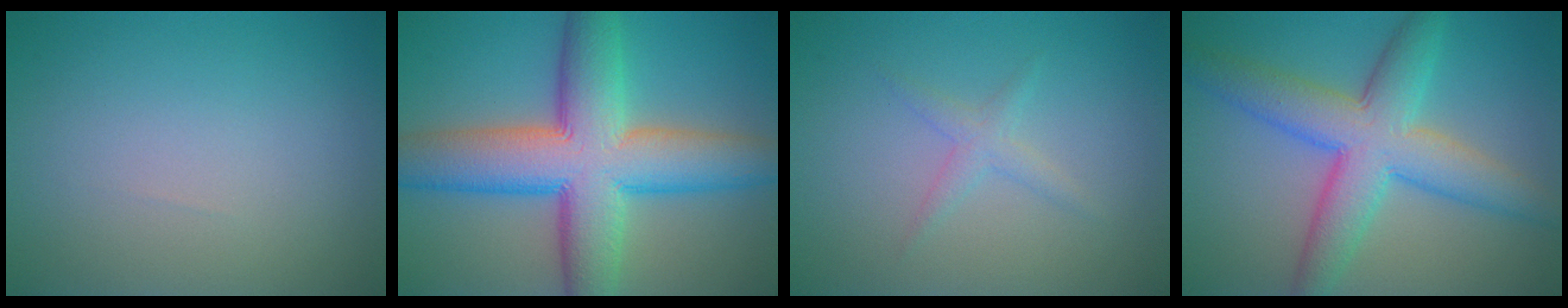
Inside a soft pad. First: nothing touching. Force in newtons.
{"total": 11.8, "press": 11.8, "slide": 0.3}
{"total": 1.4, "press": 1.4, "slide": 0.1}
{"total": 7.6, "press": 7.6, "slide": 0.1}